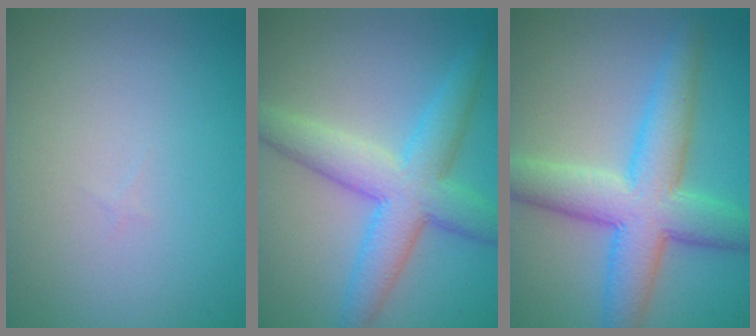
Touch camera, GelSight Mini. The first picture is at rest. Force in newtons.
{"total": 6.5, "press": 6.5, "slide": 0.1}
{"total": 7.8, "press": 7.8, "slide": 0.2}